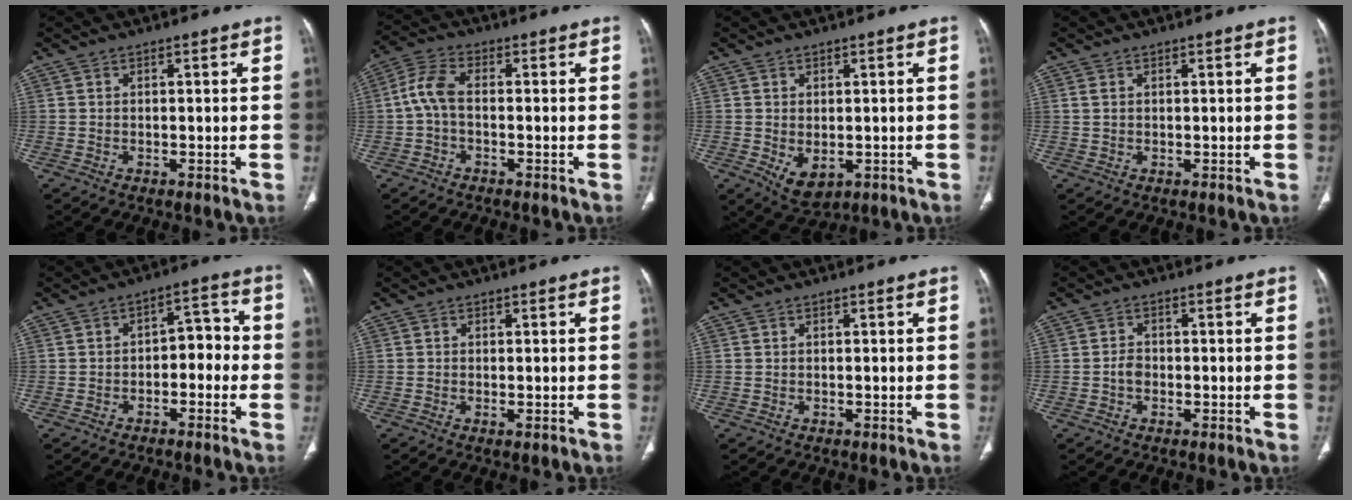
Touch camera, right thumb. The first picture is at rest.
{"total": 5.8, "force": [-0.6, 3.0, 4.9], "torque": [-0.108, 0.020, -0.021]}
{"total": 5.4, "force": [-1.1, 3.4, 4.0], "torque": [-0.061, -0.010, 0.000]}
{"total": 1.1, "force": [0.4, 0.7, 0.8], "torque": [-0.023, 0.005, 0.013]}
{"total": 6.2, "force": [-1.7, 3.9, 4.5], "torque": [-0.038, 0.038, -0.033]}
{"total": 0.8, "force": [-0.3, 0.3, 0.7], "torque": [-0.016, -0.003, -0.004]}
{"total": 0.0}
{"total": 2.1, "force": [-0.6, 1.5, 1.2], "torque": [-0.017, 0.009, -0.015]}